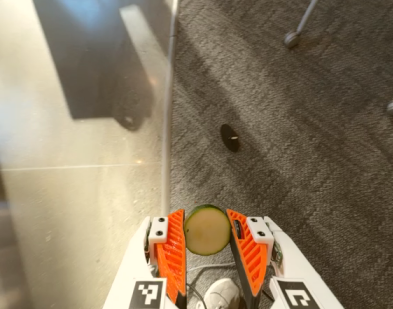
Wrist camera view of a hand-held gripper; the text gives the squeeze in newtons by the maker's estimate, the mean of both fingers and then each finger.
{"total": 12.5, "left": 12.8, "right": 12.2}